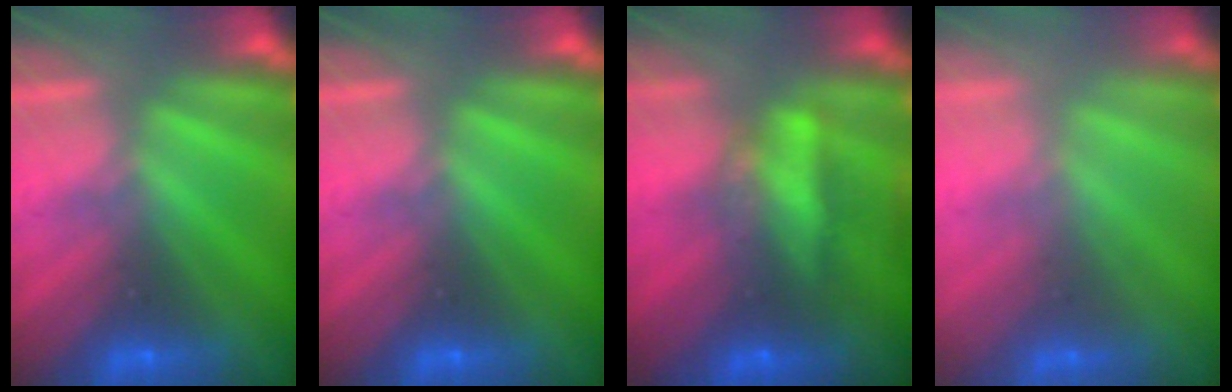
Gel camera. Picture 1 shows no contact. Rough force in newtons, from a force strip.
{"total": 0.0}
{"total": 5.7}
{"total": 2.5}